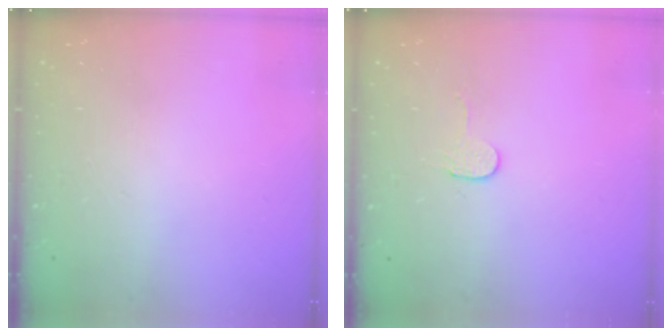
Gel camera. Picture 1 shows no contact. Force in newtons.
{"total": 2.7, "press": 2.7, "slide": 0.2}